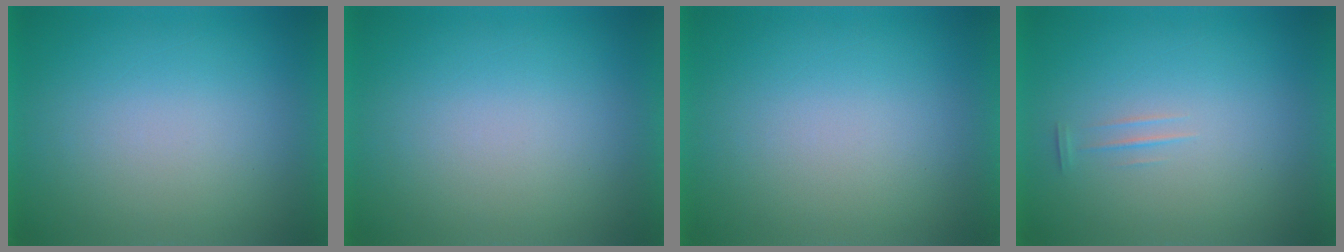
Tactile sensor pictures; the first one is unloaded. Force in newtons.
{"total": 0.0}
{"total": 0.0}
{"total": 1.3}